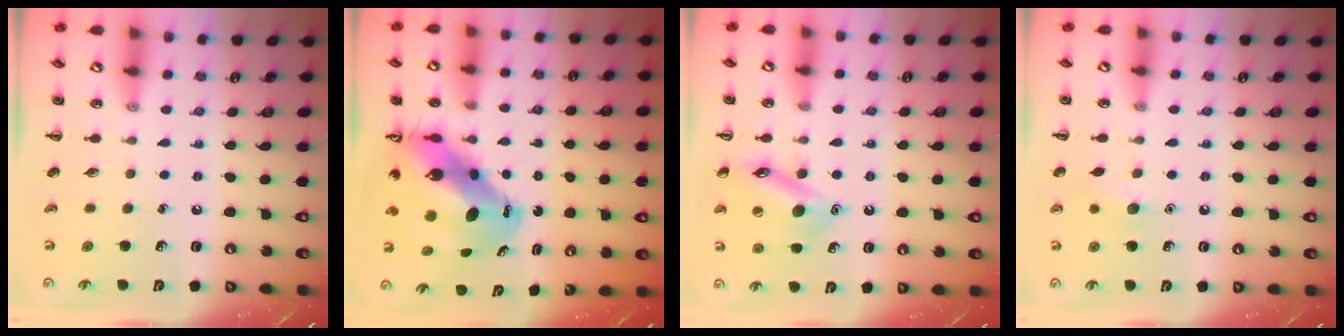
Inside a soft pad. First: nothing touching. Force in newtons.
{"total": 12.6, "press": 12.0, "slide": 3.7}
{"total": 13.8, "press": 13.8, "slide": 1.5}
{"total": 6.7, "press": 6.5, "slide": 1.7}